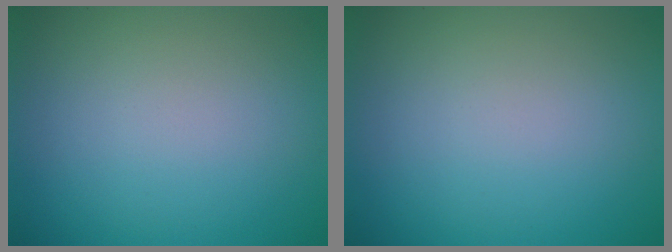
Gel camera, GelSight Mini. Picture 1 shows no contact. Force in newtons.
{"total": 0.0}